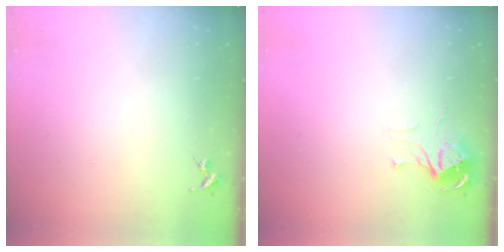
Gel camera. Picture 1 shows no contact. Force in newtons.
{"total": 7.0, "press": 7.0, "slide": 0.6}